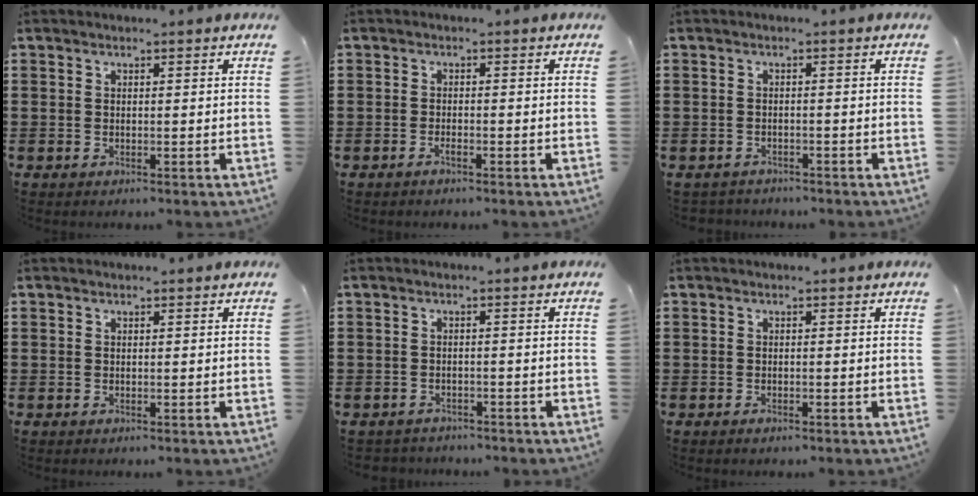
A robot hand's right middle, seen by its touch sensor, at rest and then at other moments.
{"total": 1.2, "force": [-0.8, 0.1, 0.8], "torque": [-0.019, -0.007, -0.013]}
{"total": 1.3, "force": [-1.2, 0.3, -0.1], "torque": [-0.003, 0.001, -0.028]}
{"total": 0.0}
{"total": 1.7, "force": [-1.7, 0.3, -0.2], "torque": [-0.003, 0.000, -0.039]}
{"total": 0.6, "force": [-0.5, 0.1, 0.2], "torque": [-0.007, -0.002, -0.009]}